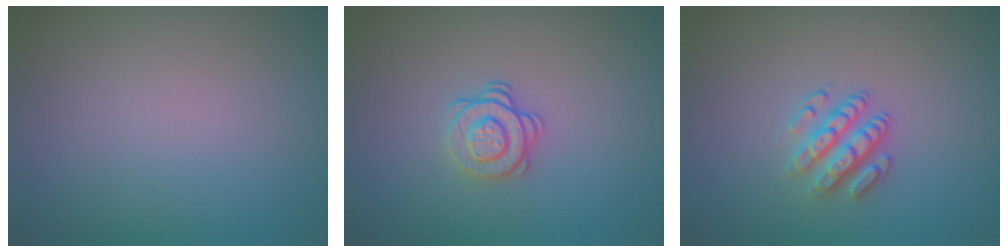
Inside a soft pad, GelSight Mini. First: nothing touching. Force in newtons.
{"total": 2.1, "press": 1.7, "slide": 1.2}
{"total": 2.7, "press": 2.5, "slide": 1.2}